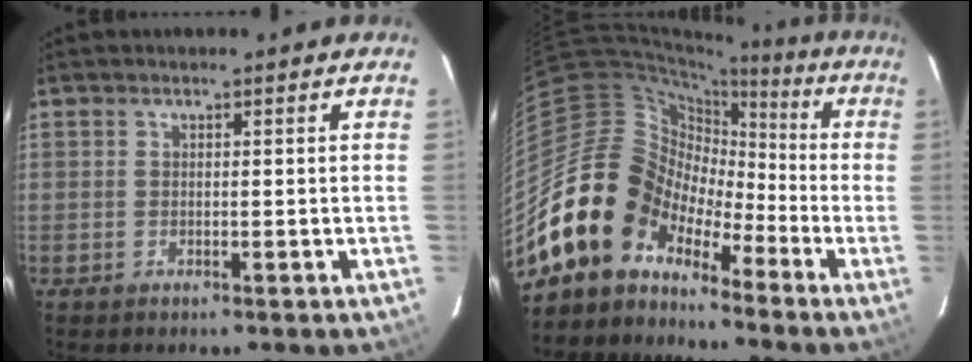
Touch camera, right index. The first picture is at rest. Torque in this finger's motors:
{"motor_torque": [0.40, -0.61, 0.17, -0.08]}